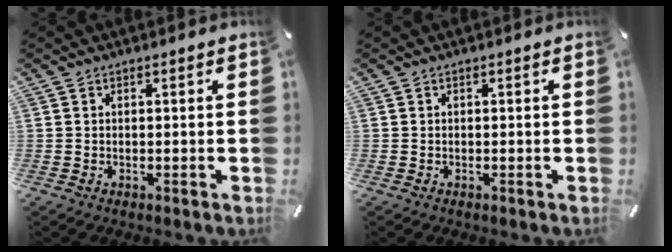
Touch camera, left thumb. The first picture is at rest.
{"total": 0.0}